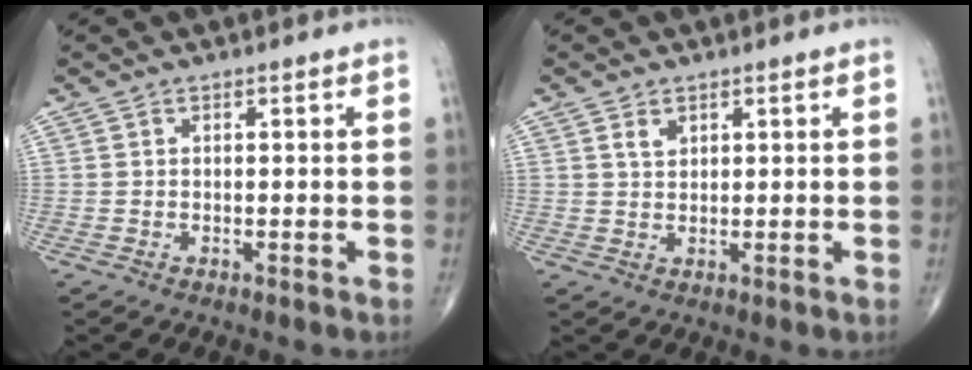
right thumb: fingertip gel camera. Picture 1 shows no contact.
{"total": 2.3, "force": [1.3, 1.4, 1.2], "torque": [-0.016, -0.006, 0.028]}